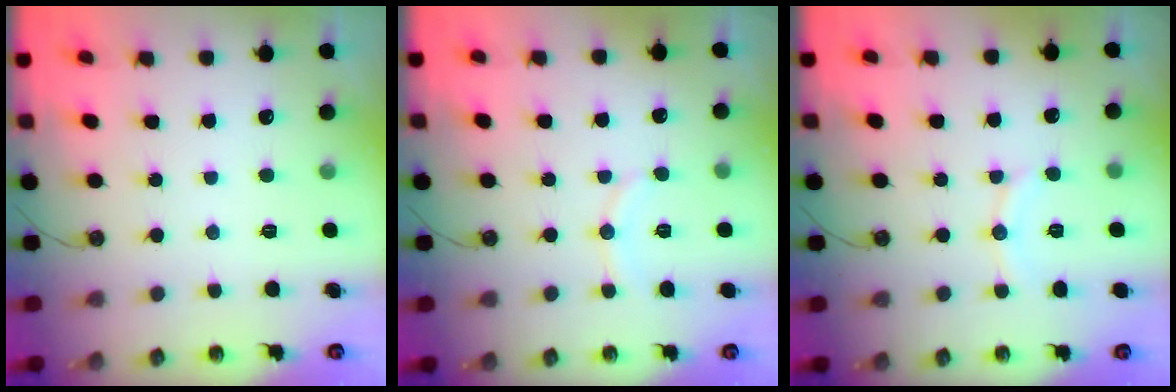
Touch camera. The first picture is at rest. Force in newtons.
{"total": 7.1, "press": 7.1, "slide": 0.0}
{"total": 6.5, "press": 6.5, "slide": 0.2}